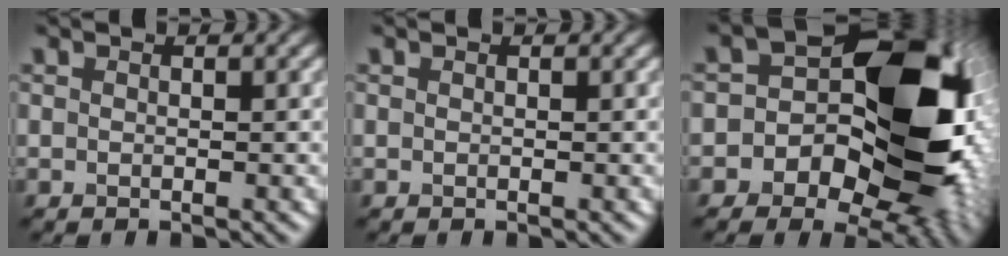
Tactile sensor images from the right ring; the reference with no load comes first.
{"total": 0.0}
{"total": 16.5, "force": [-2.0, 11.7, 11.5], "torque": [-0.133, 0.005, -0.050]}